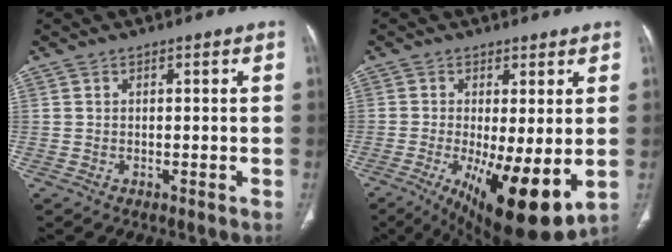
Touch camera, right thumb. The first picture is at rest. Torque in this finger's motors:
{"motor_torque": [2.35, 2.66, 0.65, 0.67, 0.13]}